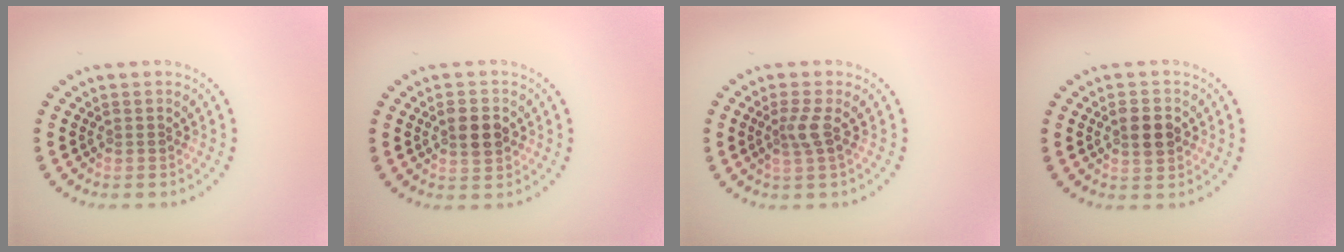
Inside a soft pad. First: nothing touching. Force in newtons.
{"total": 2.9, "press": 2.9, "slide": 0.2}
{"total": 2.0, "press": 1.4, "slide": 1.3}
{"total": 2.7, "press": 2.7, "slide": 0.2}